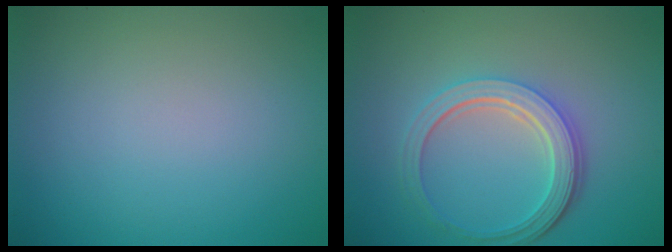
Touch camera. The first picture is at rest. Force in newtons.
{"total": 5.0, "press": 3.7, "slide": 3.3}